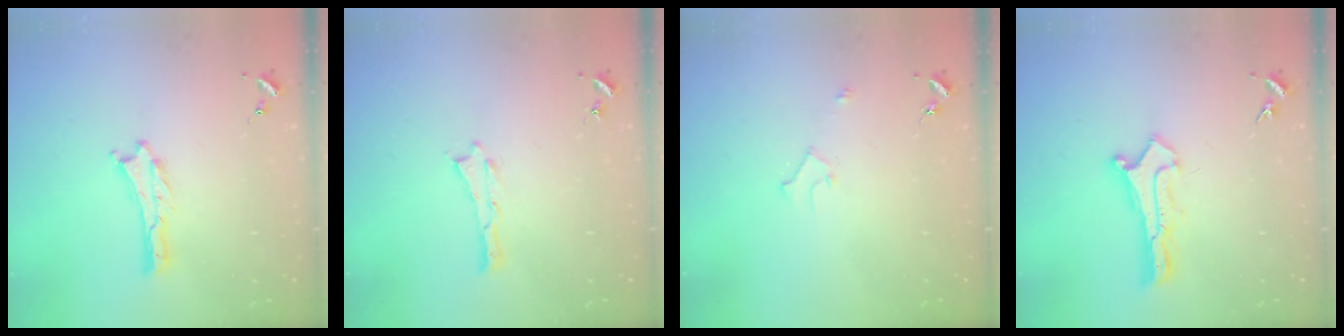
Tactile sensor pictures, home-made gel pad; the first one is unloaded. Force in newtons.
{"total": 0.0}
{"total": 2.2, "press": 2.2, "slide": 0.2}
{"total": 0.8, "press": 0.8, "slide": 0.0}